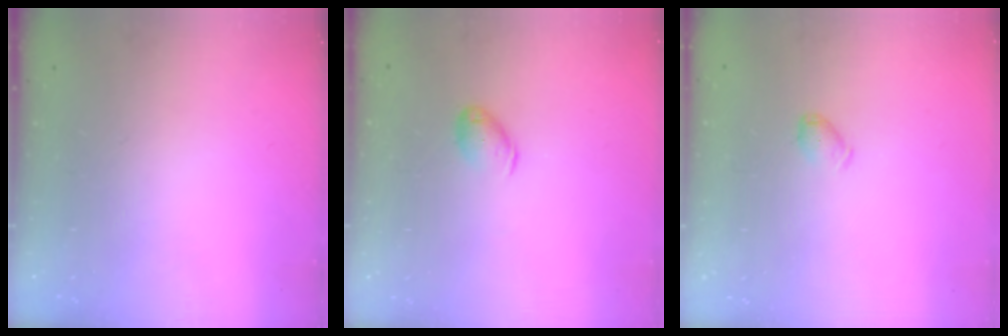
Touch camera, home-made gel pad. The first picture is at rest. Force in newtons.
{"total": 7.0, "press": 6.9, "slide": 0.9}
{"total": 4.6, "press": 4.5, "slide": 0.8}